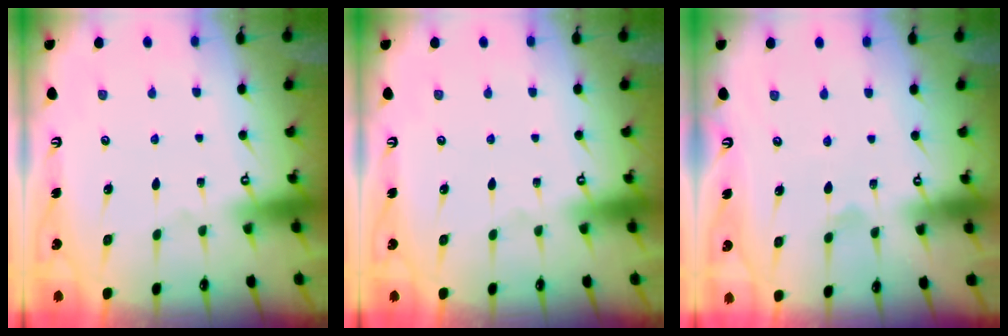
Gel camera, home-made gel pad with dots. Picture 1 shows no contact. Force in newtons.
{"total": 0.0}
{"total": 1.5, "press": 1.5, "slide": 0.4}